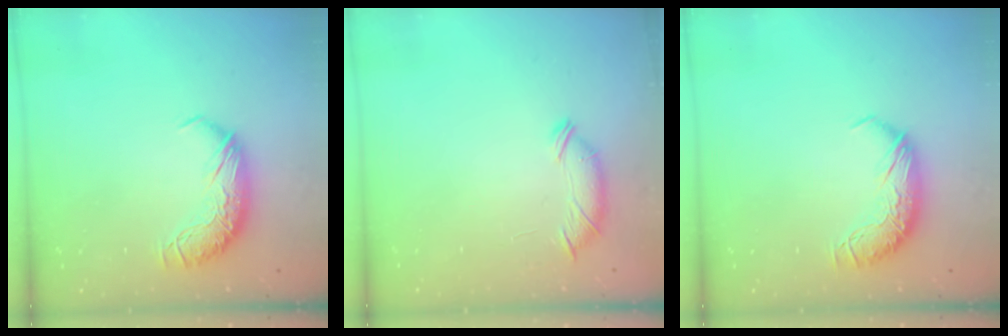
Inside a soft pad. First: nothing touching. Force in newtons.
{"total": 6.2, "press": 6.2, "slide": 0.3}
{"total": 0.0}